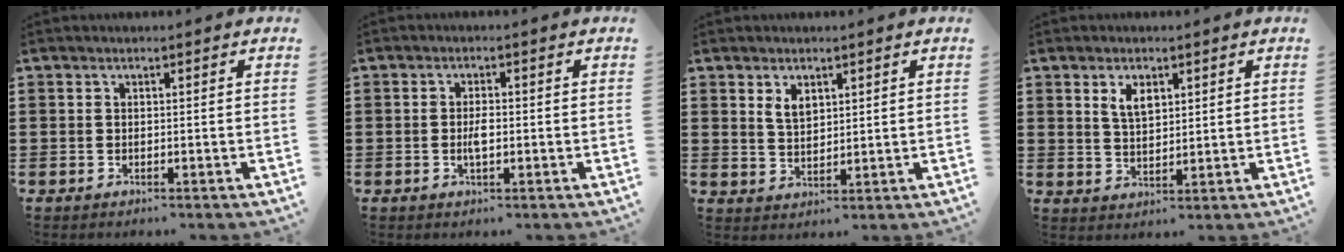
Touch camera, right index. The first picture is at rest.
{"total": 2.5, "force": [-0.3, 0.9, 2.3], "torque": [-0.051, -0.002, -0.009]}
{"total": 3.1, "force": [1.8, 1.9, 1.8], "torque": [-0.040, 0.006, 0.032]}
{"total": 3.7, "force": [1.9, 1.9, 2.5], "torque": [-0.056, 0.007, 0.034]}